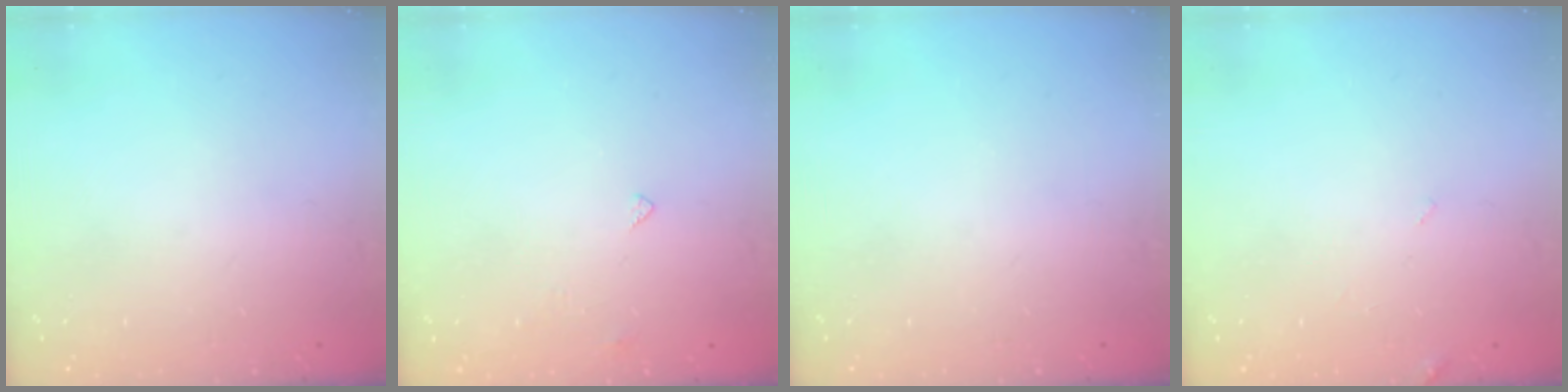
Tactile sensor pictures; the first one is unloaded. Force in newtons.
{"total": 2.4, "press": 2.4, "slide": 0.4}
{"total": 0.0}
{"total": 3.2, "press": 3.2, "slide": 0.4}